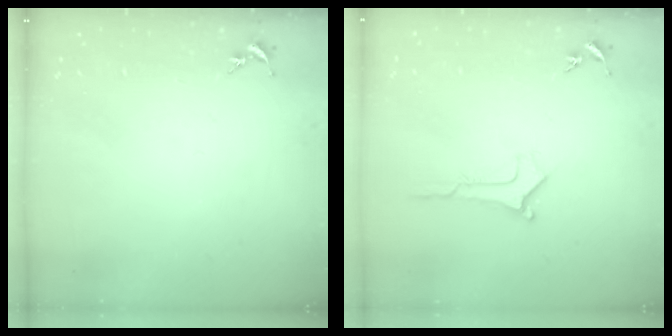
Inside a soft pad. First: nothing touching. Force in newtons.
{"total": 0.6, "press": 0.6, "slide": 0.1}